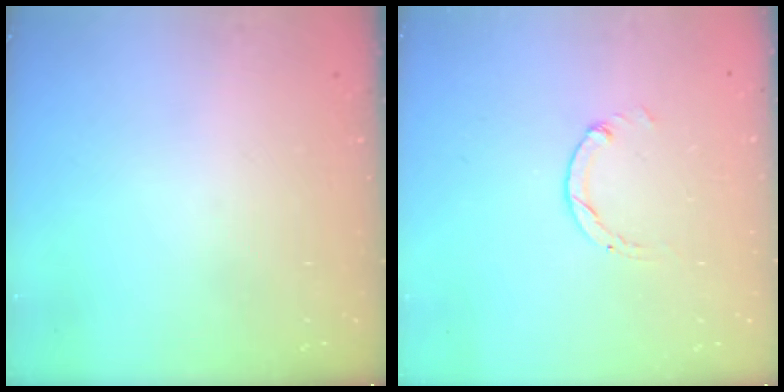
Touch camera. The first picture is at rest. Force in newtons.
{"total": 0.0}